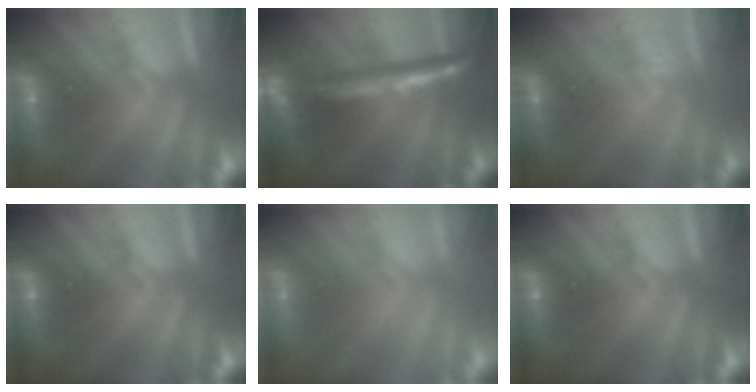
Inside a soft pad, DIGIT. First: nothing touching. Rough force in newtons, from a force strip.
{"total": 2.9}
{"total": 1.1}
{"total": 0.0}
{"total": 2.7}
{"total": 0.0}